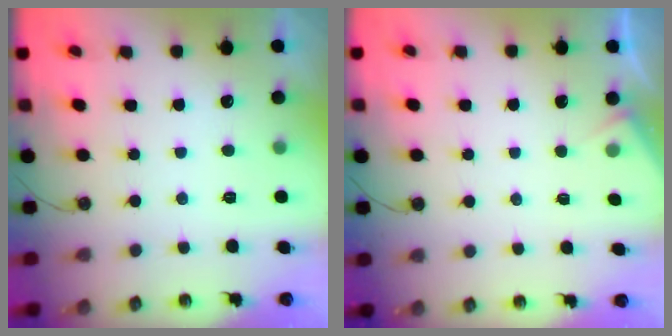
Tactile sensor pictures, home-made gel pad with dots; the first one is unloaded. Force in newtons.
{"total": 3.3, "press": 3.3, "slide": 0.4}